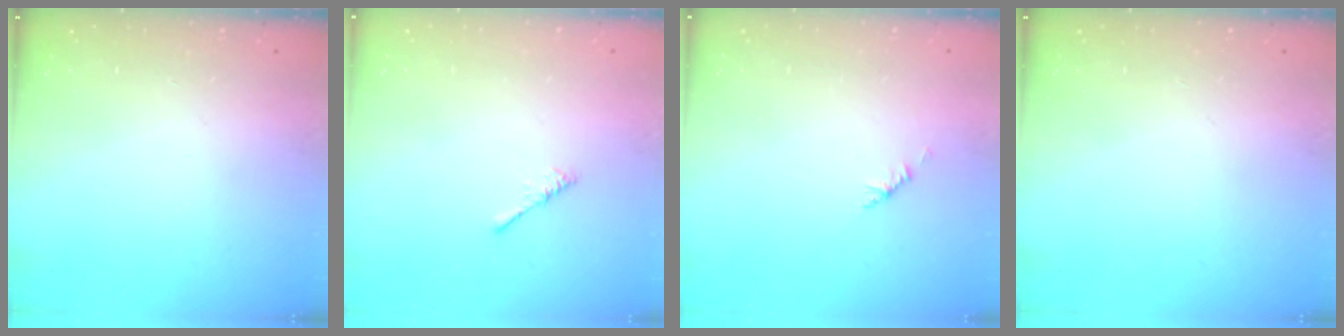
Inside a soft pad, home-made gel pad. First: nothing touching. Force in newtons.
{"total": 0.0}
{"total": 1.9, "press": 1.8, "slide": 0.6}
{"total": 0.0}